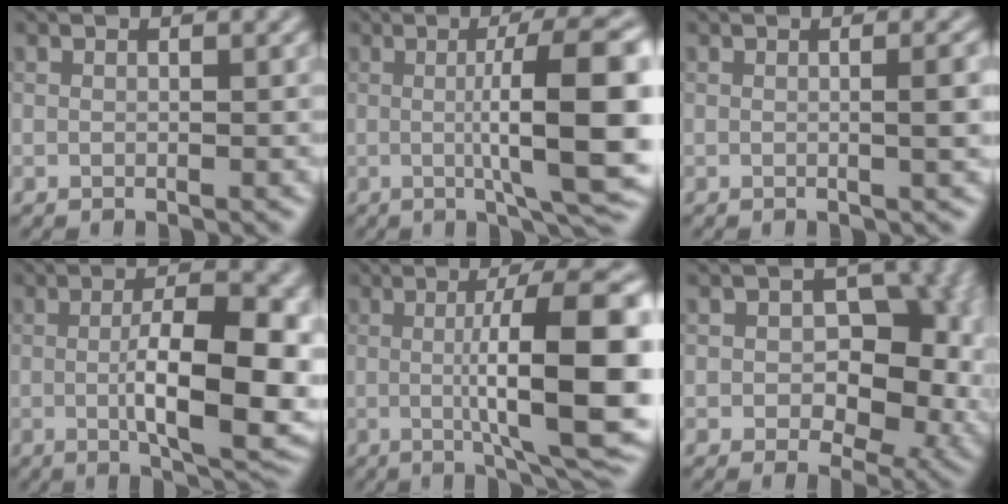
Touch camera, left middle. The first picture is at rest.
{"total": 11.4, "force": [0.1, 2.3, 11.2], "torque": [-0.136, 0.005, 0.001]}
{"total": 2.6, "force": [0.1, 0.7, 2.5], "torque": [-0.029, 0.005, -0.004]}
{"total": 10.3, "force": [-0.7, 3.4, 9.8], "torque": [-0.147, -0.012, -0.006]}
{"total": 12.6, "force": [0.0, 2.9, 12.3], "torque": [-0.158, 0.002, 0.001]}
{"total": 8.4, "force": [0.1, 5.8, 6.1], "torque": [-0.054, -0.007, 0.002]}